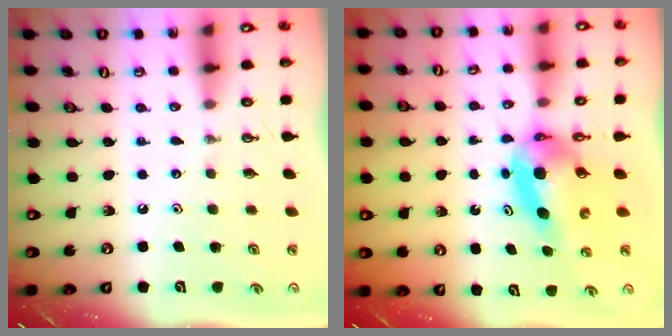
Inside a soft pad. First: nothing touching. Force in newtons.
{"total": 6.0, "press": 5.9, "slide": 0.4}